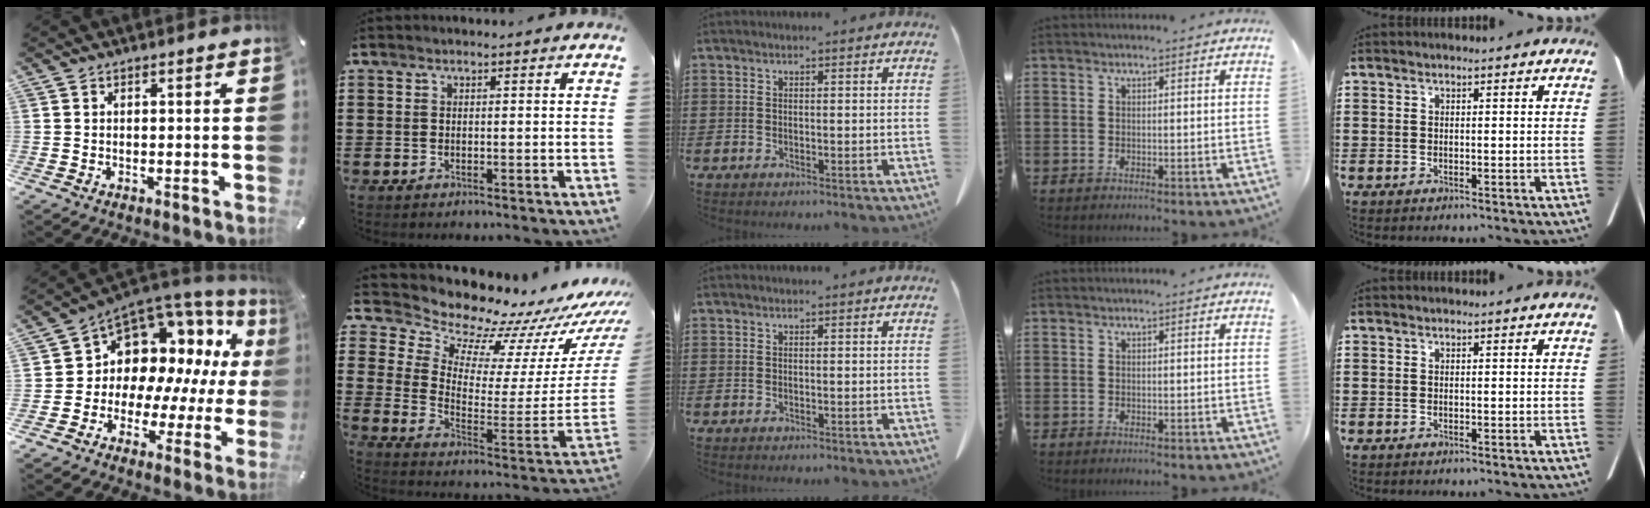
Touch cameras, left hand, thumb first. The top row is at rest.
{"thumb": {"total": 10.4, "force": [4.5, 8.7, 3.6], "torque": [-0.066, -0.066, 0.091]}, "index": {"total": 7.8, "force": [7.4, 2.4, 0.5], "torque": [-0.021, -0.102, 0.113]}}